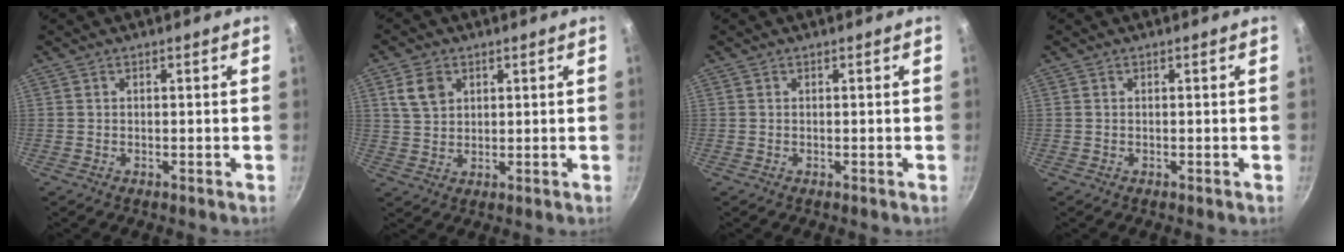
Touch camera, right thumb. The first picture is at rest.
{"total": 5.5, "force": [2.3, 4.0, 3.0], "torque": [-0.040, -0.002, 0.045]}
{"total": 0.0}
{"total": 0.0}